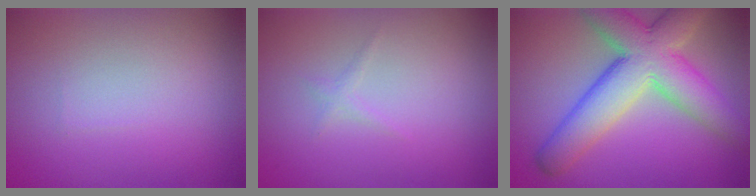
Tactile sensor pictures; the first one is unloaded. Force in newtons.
{"total": 0.7, "press": 0.7, "slide": 0.1}
{"total": 10.1, "press": 10.1, "slide": 0.3}